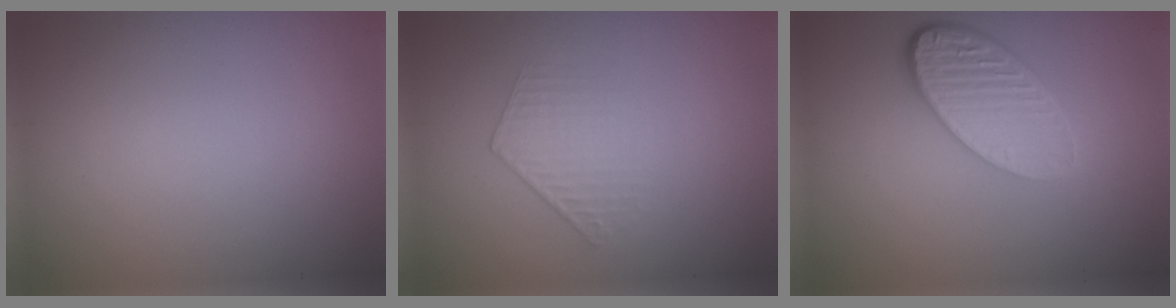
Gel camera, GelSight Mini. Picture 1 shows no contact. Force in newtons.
{"total": 1.3, "press": 0.6, "slide": 1.2}
{"total": 5.3, "press": 3.9, "slide": 3.6}